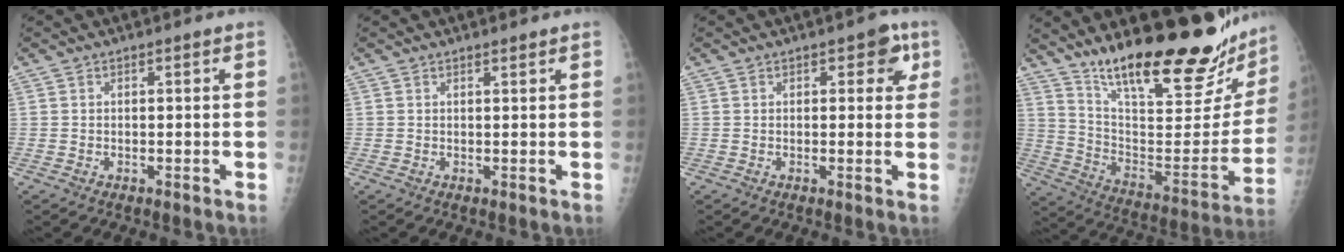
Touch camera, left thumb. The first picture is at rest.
{"total": 0.7, "force": [0.5, 0.2, 0.4], "torque": [-0.007, -0.003, 0.008]}
{"total": 4.6, "force": [1.7, 2.7, 3.3], "torque": [-0.004, 0.000, 0.009]}
{"total": 29.3, "force": [22.3, 6.8, 17.8], "torque": [-0.239, -0.118, 0.337]}